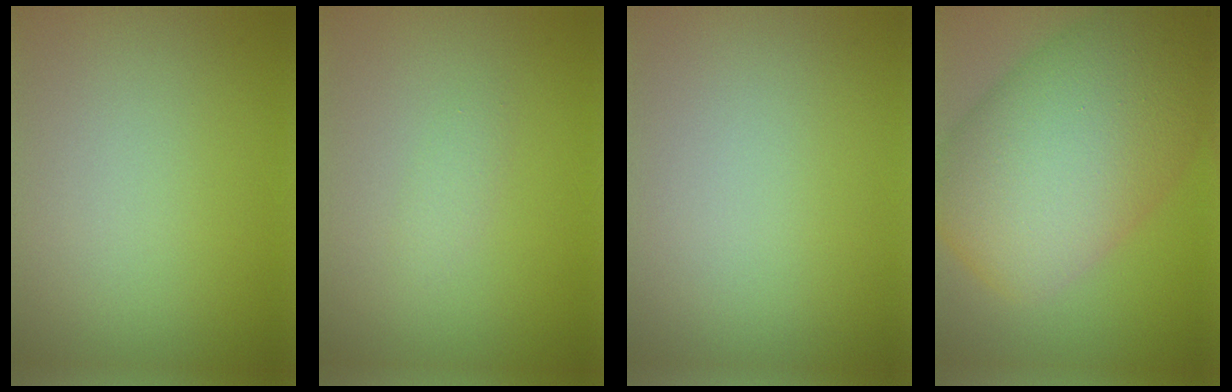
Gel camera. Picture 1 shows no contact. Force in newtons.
{"total": 0.9, "press": 0.9, "slide": 0.0}
{"total": 0.0}
{"total": 14.7, "press": 14.7, "slide": 0.4}